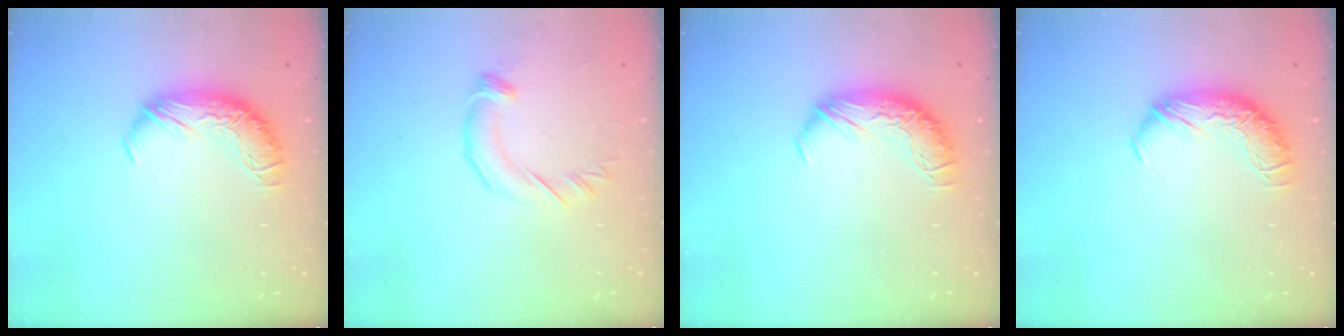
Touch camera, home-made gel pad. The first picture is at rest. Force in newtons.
{"total": 2.5, "press": 2.5, "slide": 0.2}
{"total": 0.0}
{"total": 0.0}